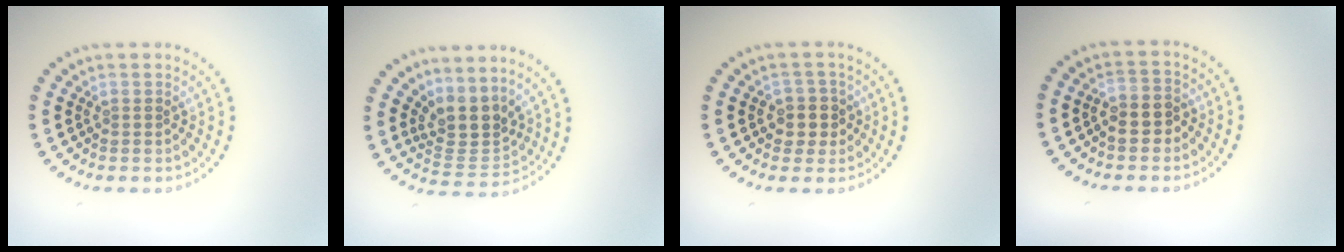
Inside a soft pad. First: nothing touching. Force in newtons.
{"total": 3.5, "press": 2.5, "slide": 2.4}
{"total": 2.4, "press": 2.2, "slide": 1.0}
{"total": 2.6, "press": 2.4, "slide": 0.8}